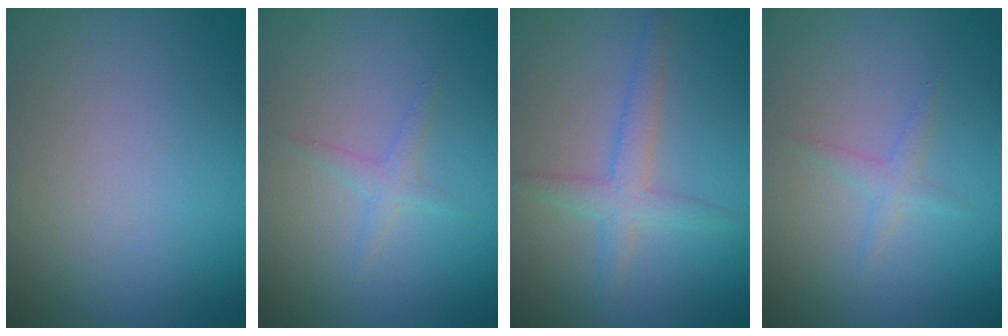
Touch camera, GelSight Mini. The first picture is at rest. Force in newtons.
{"total": 1.3, "press": 1.3, "slide": 0.0}
{"total": 2.8, "press": 2.7, "slide": 0.2}
{"total": 1.3, "press": 1.3, "slide": 0.0}